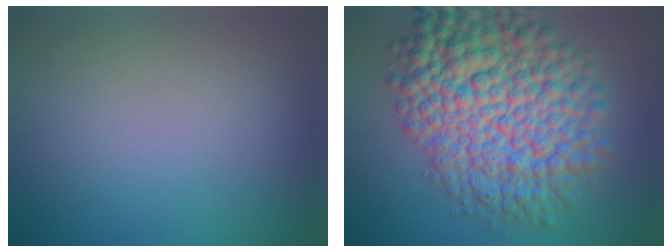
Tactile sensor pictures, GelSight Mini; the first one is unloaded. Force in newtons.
{"total": 12.7, "press": 12.7, "slide": 0.3}